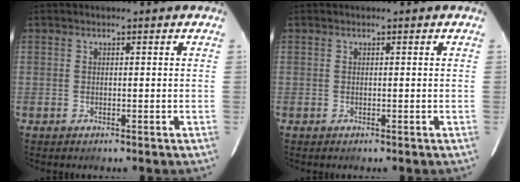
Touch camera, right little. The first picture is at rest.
{"total": 0.0}